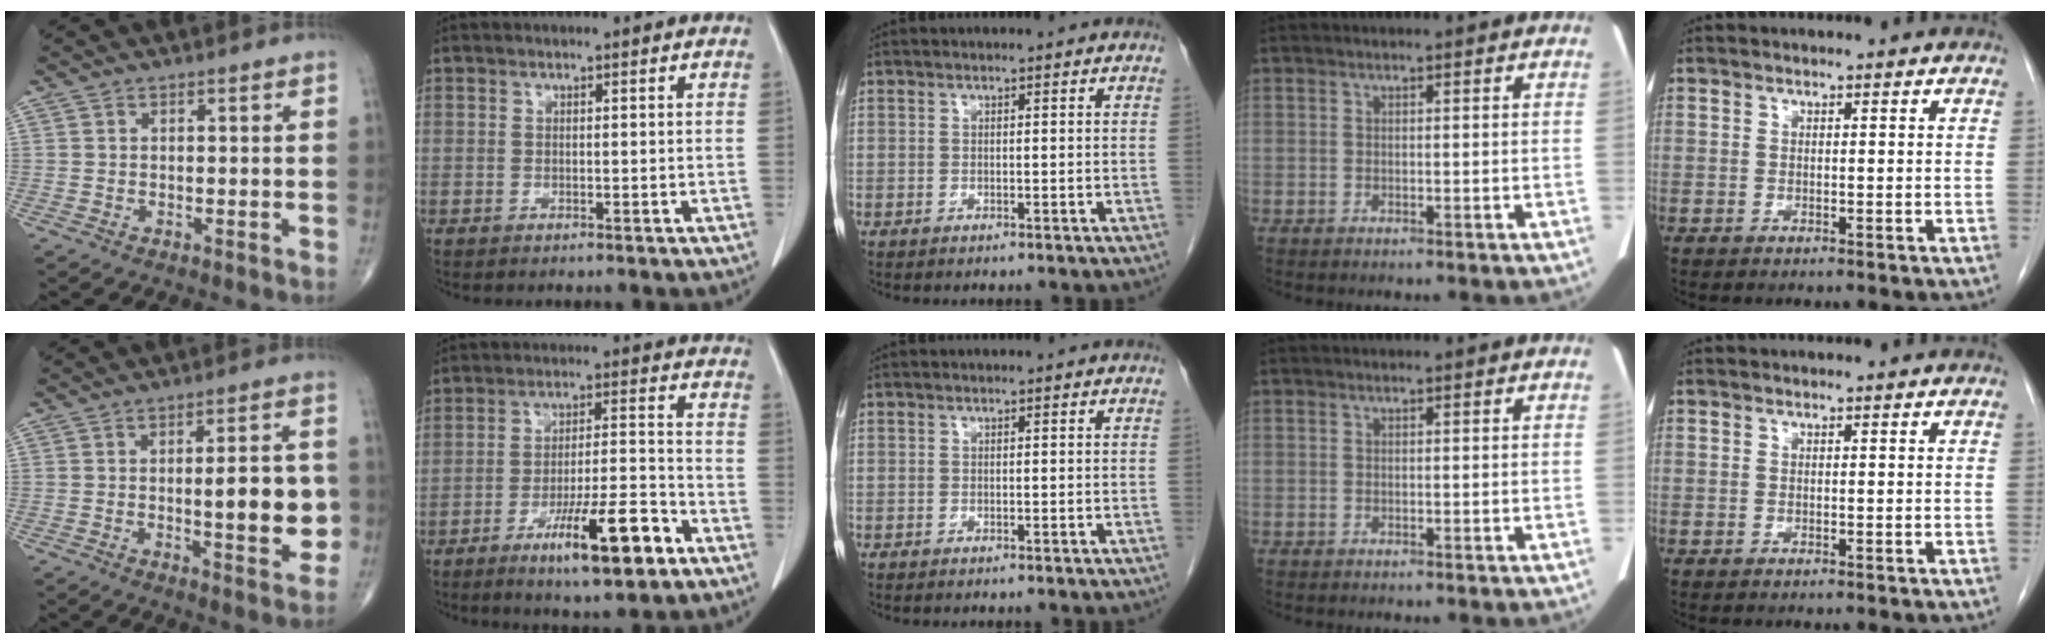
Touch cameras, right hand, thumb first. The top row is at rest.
{"thumb": {"total": 12.0, "force": [-0.9, 3.6, 11.4], "torque": [-0.137, 0.002, -0.010]}, "index": {"total": 13.7, "force": [-7.7, 1.9, 11.2], "torque": [-0.184, -0.001, -0.120]}}